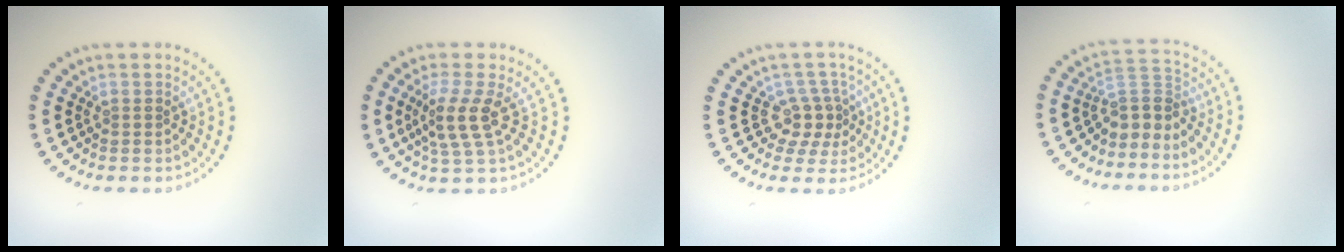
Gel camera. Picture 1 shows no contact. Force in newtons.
{"total": 3.2, "press": 2.7, "slide": 1.7}
{"total": 2.8, "press": 2.1, "slide": 1.9}
{"total": 3.0, "press": 2.1, "slide": 2.1}